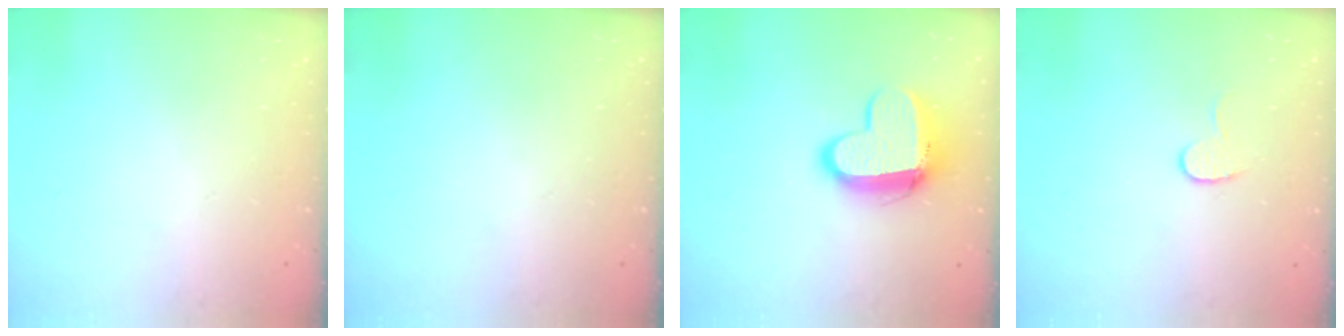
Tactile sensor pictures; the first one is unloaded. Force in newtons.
{"total": 0.0}
{"total": 12.1, "press": 12.0, "slide": 0.9}
{"total": 6.2, "press": 6.1, "slide": 0.6}